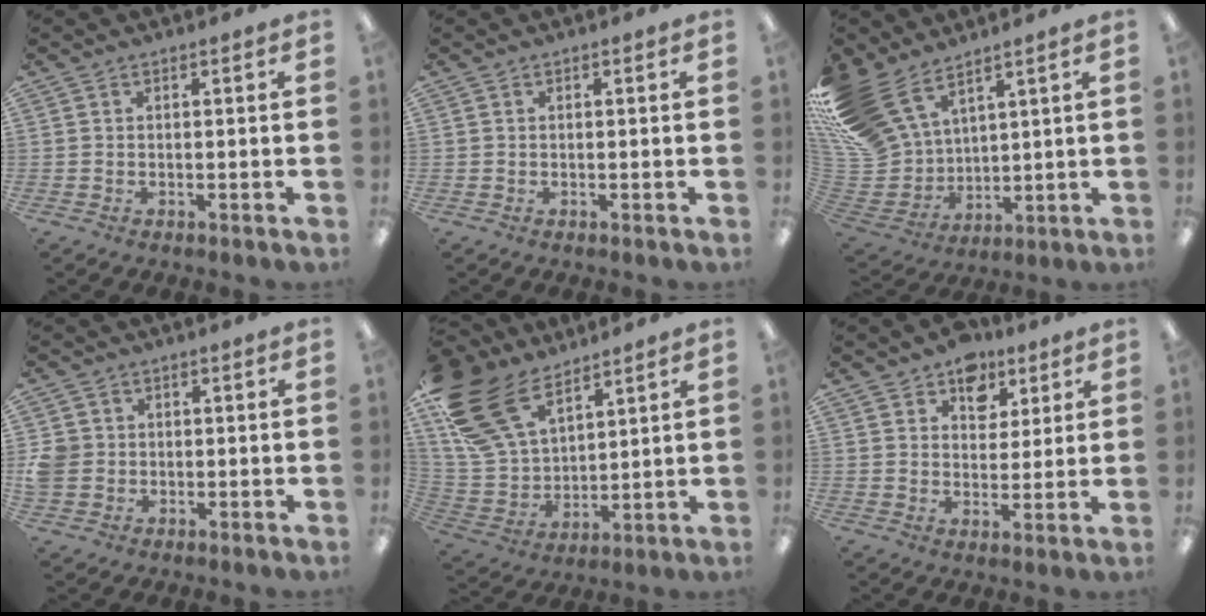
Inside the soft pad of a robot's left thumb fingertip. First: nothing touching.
{"total": 0.0}
{"total": 19.1, "force": [12.5, 11.2, 9.1], "torque": [-0.225, -0.071, 0.241]}
{"total": 4.6, "force": [0.0, 4.4, 1.4], "torque": [-0.030, 0.006, 0.000]}
{"total": 22.0, "force": [13.5, 12.4, 12.1], "torque": [-0.283, -0.058, 0.256]}
{"total": 8.3, "force": [5.5, 5.9, 2.1], "torque": [-0.024, -0.034, 0.099]}